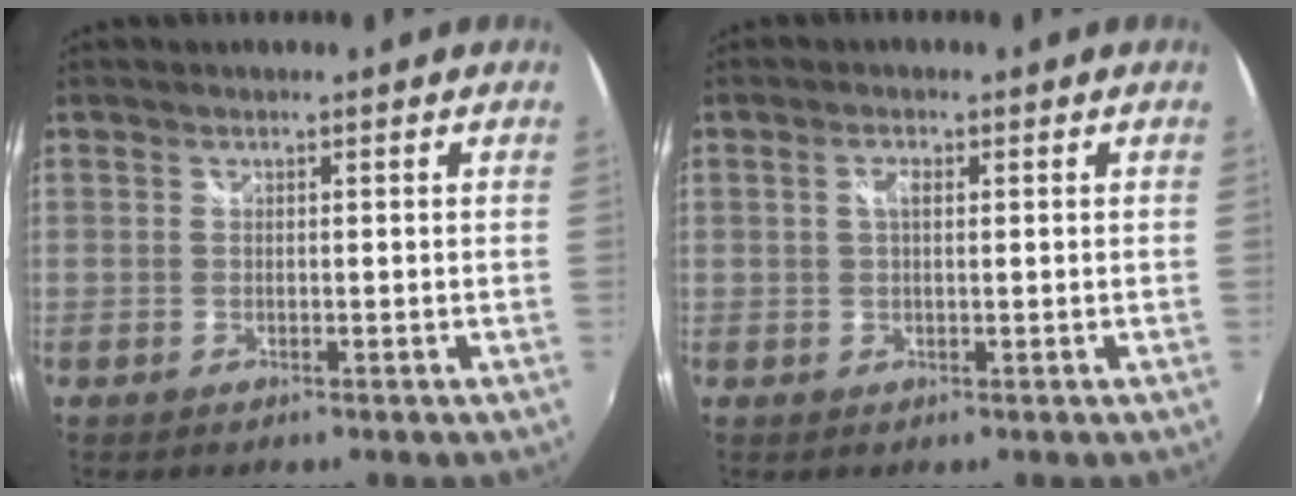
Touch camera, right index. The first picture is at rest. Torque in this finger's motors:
{"motor_torque": [0.19, -0.04, 0.13, 0.04]}